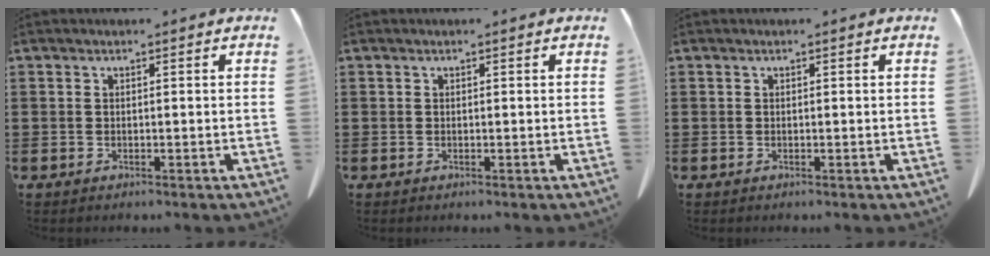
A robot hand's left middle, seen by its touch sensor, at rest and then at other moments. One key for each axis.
{"total": 0.0}
{"total": 0.0}